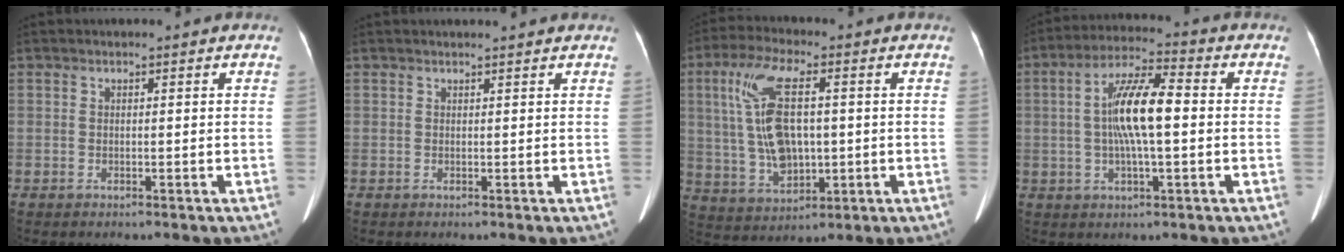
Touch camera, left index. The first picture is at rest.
{"total": 2.1, "force": [2.0, -0.2, 0.5], "torque": [-0.009, 0.010, 0.025]}
{"total": 12.1, "force": [1.5, 5.0, 10.9], "torque": [-0.241, 0.013, 0.038]}
{"total": 10.3, "force": [0.1, 1.9, 10.2], "torque": [-0.194, 0.016, -0.001]}